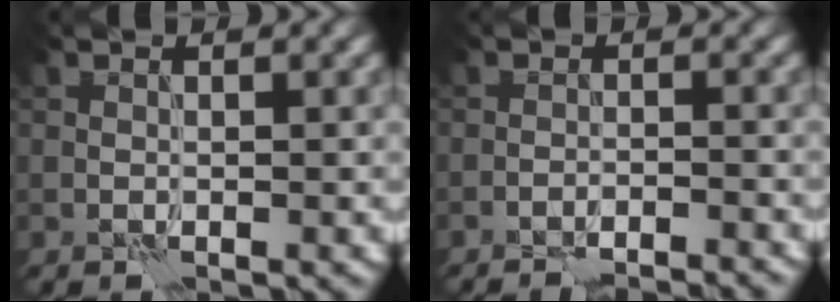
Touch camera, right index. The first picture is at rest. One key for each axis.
{"total": 4.7, "fx": -4.5, "fy": 0.5, "fz": 1.1, "tx": -0.013, "ty": 0.013, "tz": -0.061}